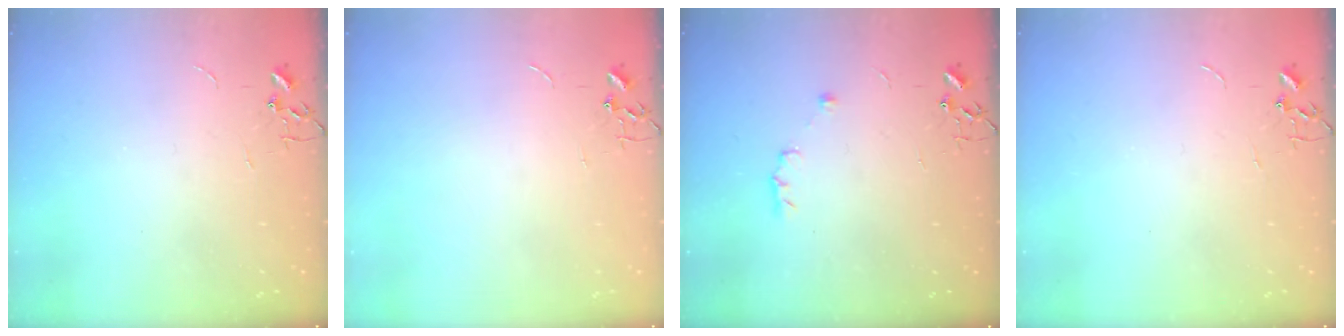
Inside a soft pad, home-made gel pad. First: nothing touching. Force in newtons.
{"total": 0.0}
{"total": 5.7, "press": 5.6, "slide": 1.3}
{"total": 0.0}